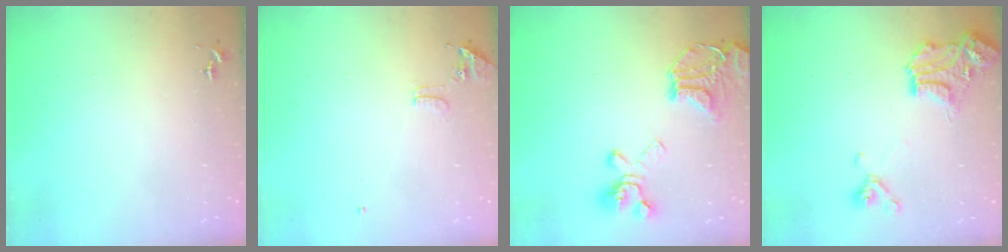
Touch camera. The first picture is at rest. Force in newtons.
{"total": 8.0, "press": 7.9, "slide": 0.7}
{"total": 19.9, "press": 19.8, "slide": 2.0}
{"total": 14.9, "press": 14.8, "slide": 1.2}